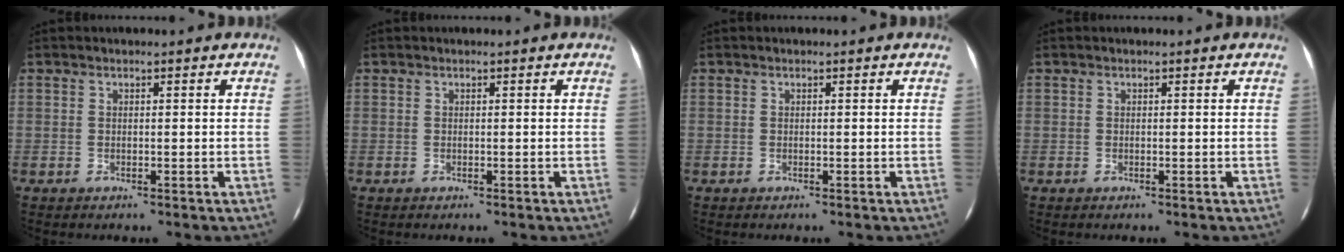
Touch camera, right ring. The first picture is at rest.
{"total": 0.0}
{"total": 0.0}
{"total": 0.0}